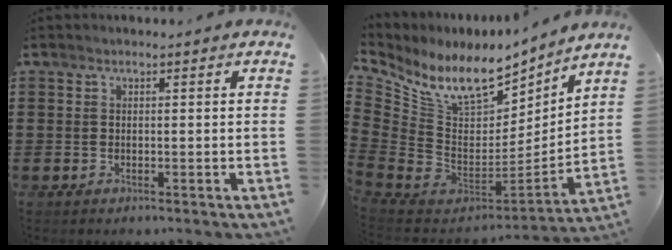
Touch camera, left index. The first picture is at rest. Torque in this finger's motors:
{"motor_torque": [2.14, 0.00, 0.23, 0.05]}